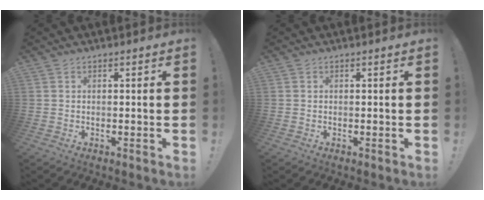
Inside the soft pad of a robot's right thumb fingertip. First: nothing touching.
{"total": 0.0}